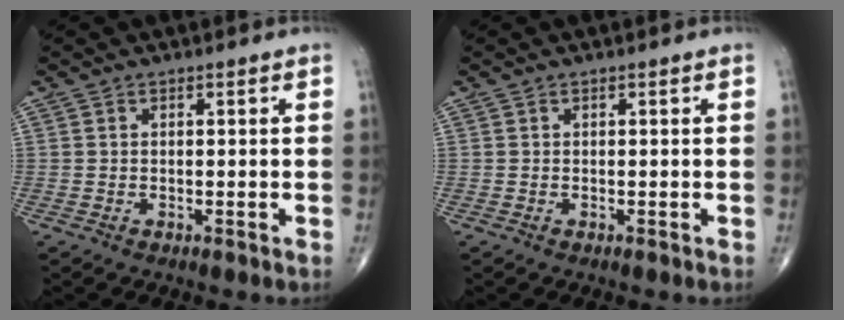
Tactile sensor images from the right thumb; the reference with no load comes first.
{"total": 0.0}